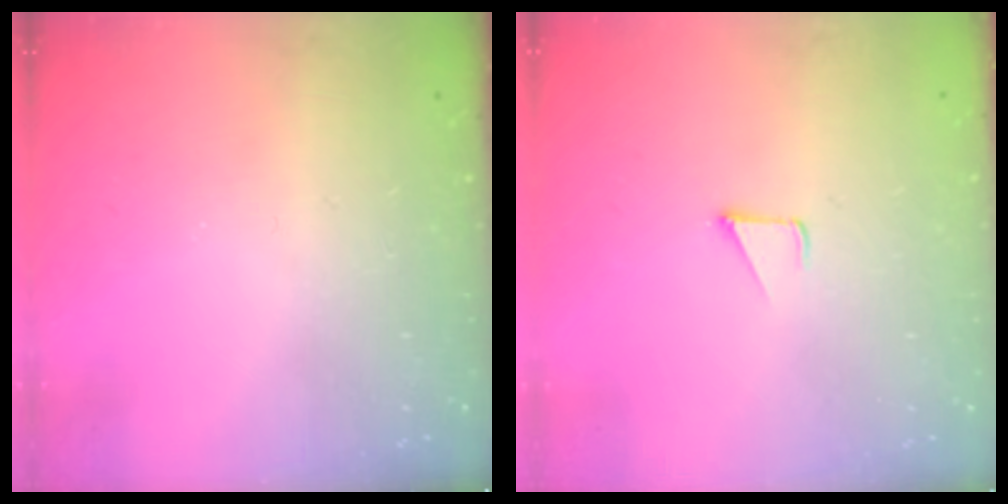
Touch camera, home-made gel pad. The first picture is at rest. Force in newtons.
{"total": 1.2, "press": 1.2, "slide": 0.1}